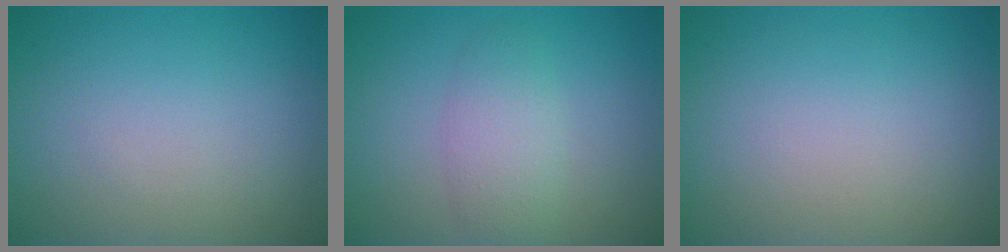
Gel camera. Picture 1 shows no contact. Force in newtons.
{"total": 2.9, "press": 2.9, "slide": 0.1}
{"total": 0.0}